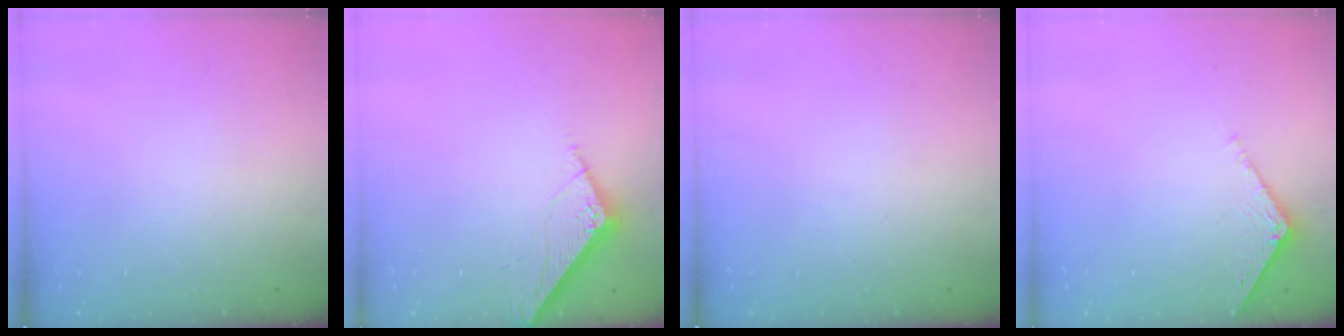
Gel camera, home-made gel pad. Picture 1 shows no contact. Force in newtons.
{"total": 6.8, "press": 6.8, "slide": 0.4}
{"total": 0.0}
{"total": 5.2, "press": 5.2, "slide": 0.5}